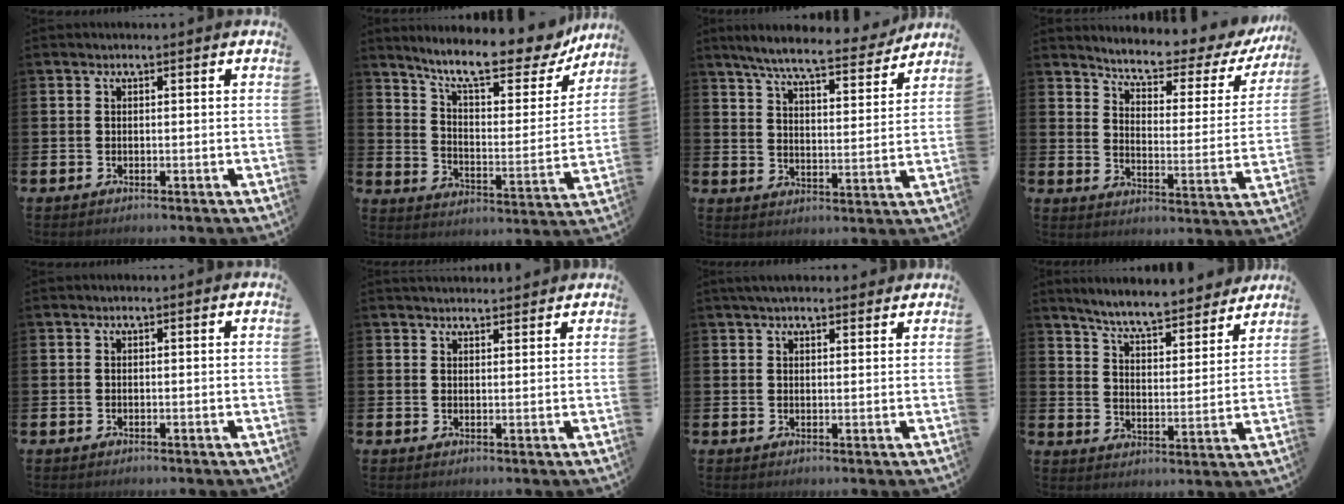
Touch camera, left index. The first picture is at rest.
{"total": 11.6, "force": [10.0, 2.6, 5.4], "torque": [-0.127, -0.066, 0.167]}
{"total": 7.8, "force": [7.2, 0.7, 3.0], "torque": [-0.074, -0.044, 0.121]}
{"total": 5.5, "force": [5.0, 1.1, 2.0], "torque": [-0.062, -0.041, 0.077]}
{"total": 0.0}
{"total": 2.5, "force": [2.4, 0.4, 0.1], "torque": [0.002, -0.012, 0.042]}
{"total": 3.1, "force": [2.8, 0.7, 1.0], "torque": [-0.025, -0.005, 0.052]}
{"total": 7.3, "force": [7.0, 0.5, 2.0], "torque": [-0.064, -0.051, 0.119]}